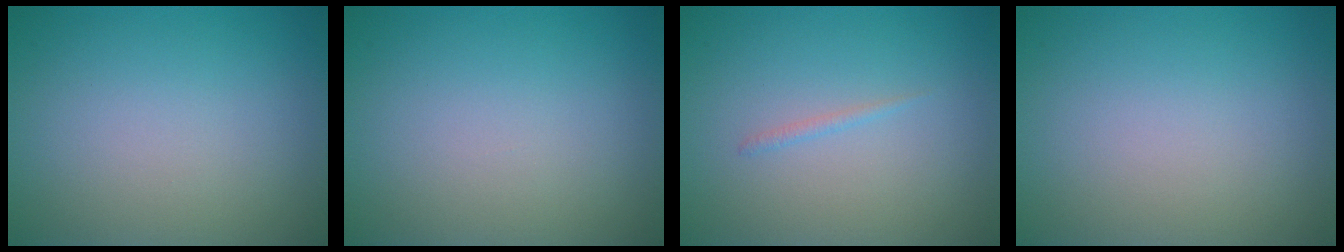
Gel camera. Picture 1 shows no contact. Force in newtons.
{"total": 0.0}
{"total": 0.6, "press": 0.5, "slide": 0.1}
{"total": 0.0}